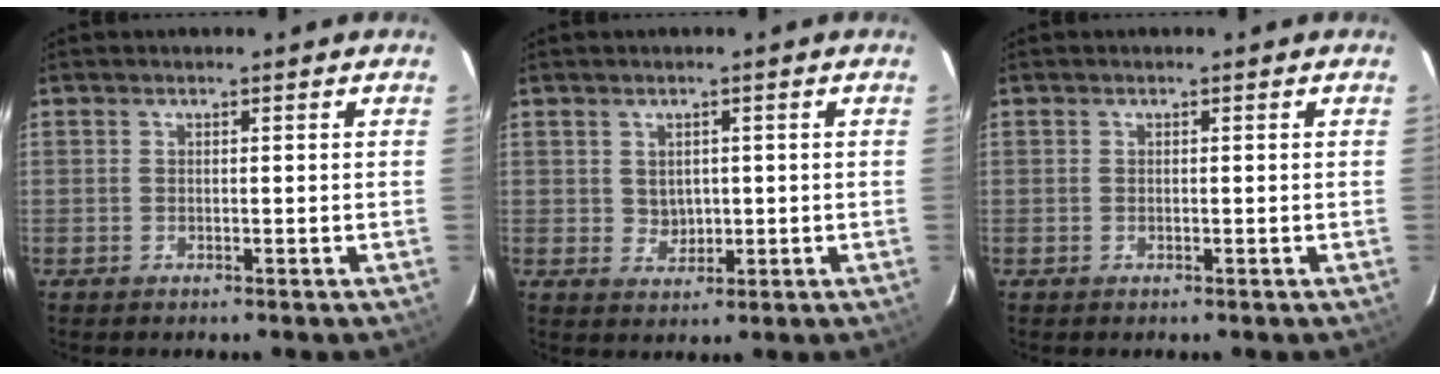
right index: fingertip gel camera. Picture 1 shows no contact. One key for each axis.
{"total": 2.8, "fx": 0.4, "fy": 2.6, "fz": 1.0, "tx": -0.016, "ty": 0.002, "tz": 0.015}
{"total": 0.0}